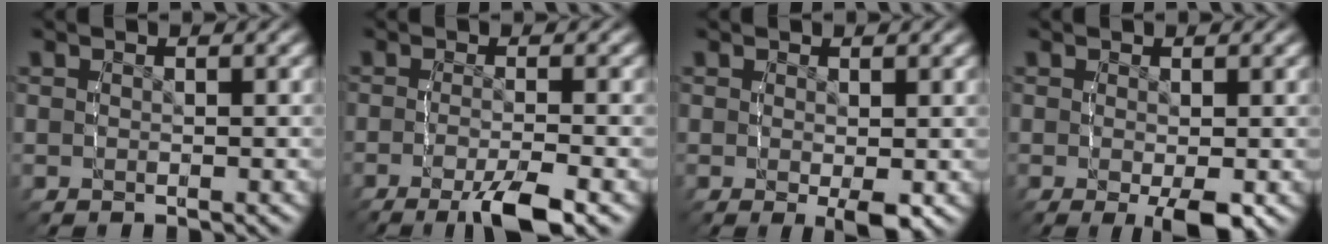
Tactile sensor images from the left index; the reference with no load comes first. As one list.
[{"total": 4.7, "force": [-2.9, 0.8, 3.6], "torque": [-0.061, -0.009, -0.044]}, {"total": 1.7, "force": [0.0, -0.1, 1.7], "torque": [-0.016, -0.010, -0.001]}, {"total": 2.5, "force": [-0.8, 0.3, 2.3], "torque": [-0.032, -0.012, -0.011]}]